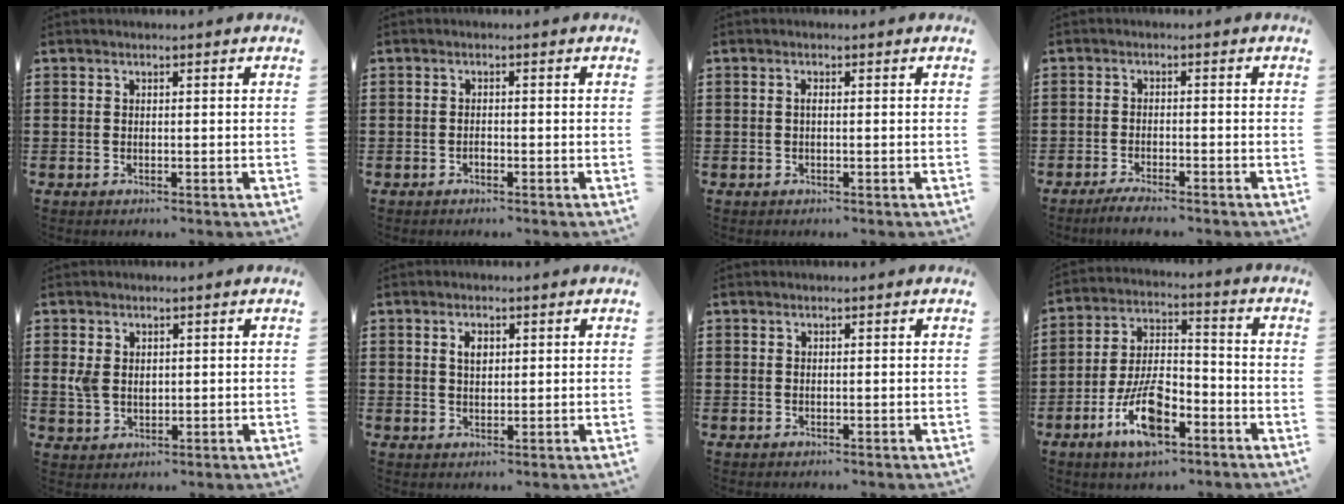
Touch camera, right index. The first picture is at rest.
{"total": 0.7, "force": [-0.5, 0.3, 0.4], "torque": [-0.009, -0.003, -0.008]}
{"total": 0.8, "force": [-0.1, 0.1, 0.8], "torque": [-0.015, -0.003, -0.002]}
{"total": 2.2, "force": [-2.1, 0.0, 0.6], "torque": [-0.011, 0.003, -0.041]}
{"total": 3.0, "force": [0.8, 2.2, 1.8], "torque": [-0.048, 0.005, 0.012]}
{"total": 2.3, "force": [0.7, 1.4, 1.7], "torque": [-0.038, 0.008, 0.013]}
{"total": 0.0}
{"total": 10.7, "force": [-5.6, 4.9, 7.7], "torque": [-0.160, 0.011, -0.100]}